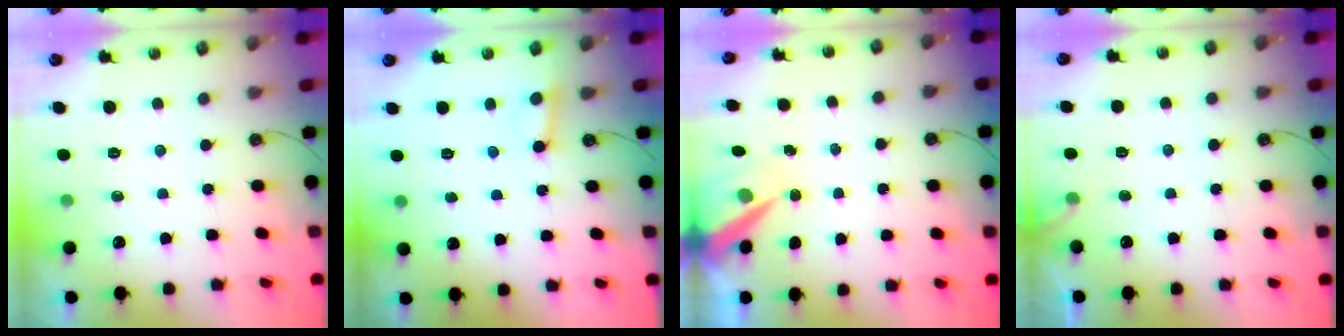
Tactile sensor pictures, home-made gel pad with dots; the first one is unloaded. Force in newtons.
{"total": 2.8, "press": 2.7, "slide": 0.6}
{"total": 8.4, "press": 8.3, "slide": 0.9}
{"total": 5.4, "press": 5.4, "slide": 0.4}